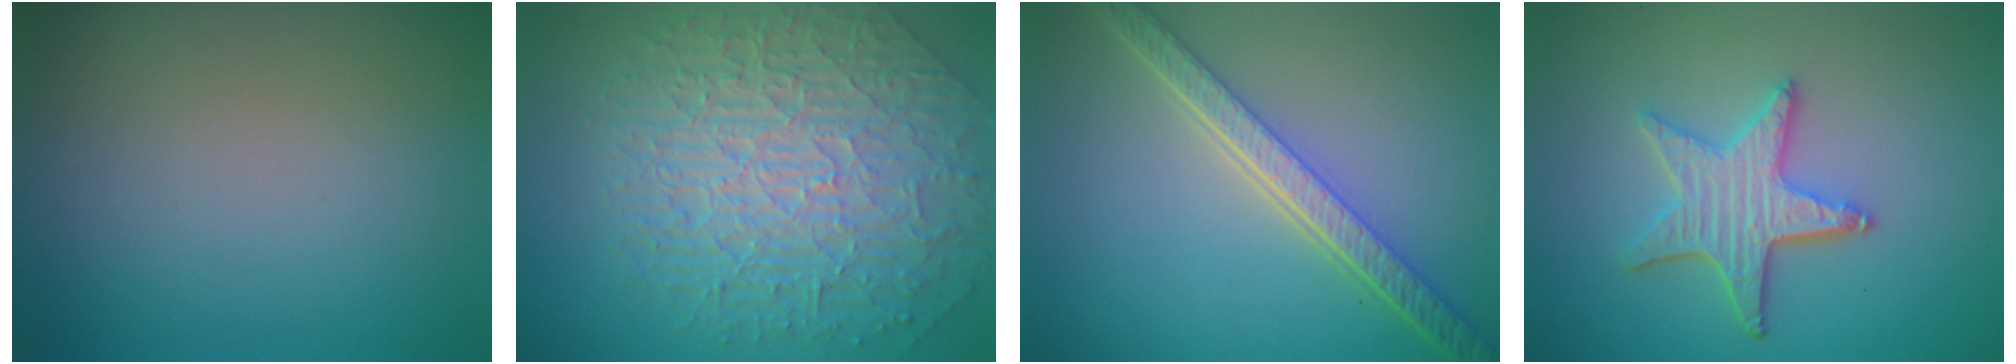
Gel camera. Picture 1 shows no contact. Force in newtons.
{"total": 10.2, "press": 6.7, "slide": 7.8}
{"total": 5.7, "press": 4.3, "slide": 3.7}
{"total": 4.4, "press": 3.7, "slide": 2.4}